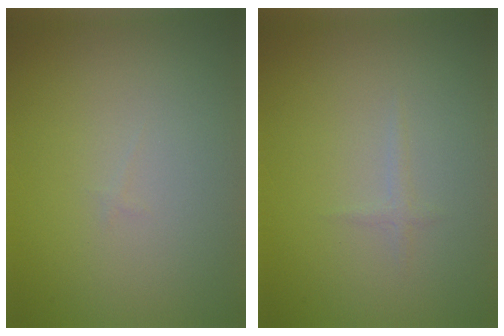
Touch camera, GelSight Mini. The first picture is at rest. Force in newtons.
{"total": 0.6, "press": 0.6, "slide": 0.0}